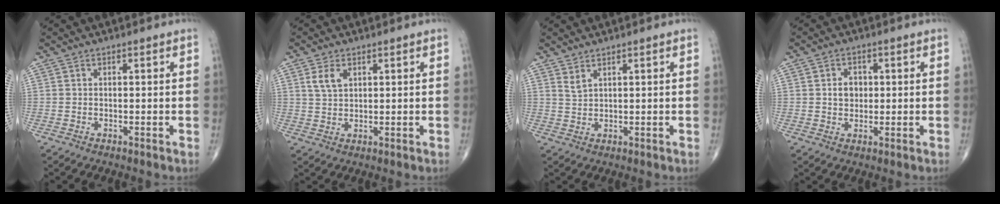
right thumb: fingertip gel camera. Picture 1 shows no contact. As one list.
[{"total": 3.9, "force": [1.7, 2.4, 2.6], "torque": [-0.045, -0.005, 0.037]}, {"total": 1.9, "force": [1.5, 0.5, 1.1], "torque": [-0.022, -0.010, 0.034]}, {"total": 3.8, "force": [0.5, 3.1, 2.2], "torque": [-0.019, 0.002, 0.006]}]